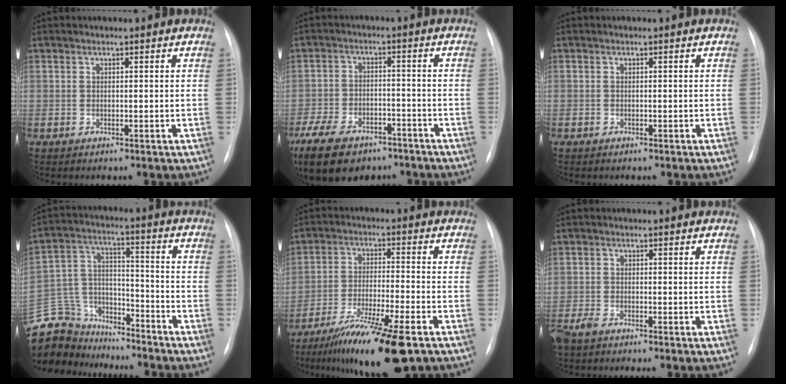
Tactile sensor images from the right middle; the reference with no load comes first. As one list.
[{"total": 18.1, "force": [-12.2, 9.8, 9.2], "torque": [-0.247, -0.019, -0.190]}, {"total": 0.0}, {"total": 17.1, "force": [-15.2, 7.2, 2.8], "torque": [-0.076, 0.052, -0.255]}, {"total": 13.6, "force": [-9.1, 0.9, 10.1], "torque": [-0.178, -0.040, -0.155]}, {"total": 3.2, "force": [-2.5, 0.6, 1.8], "torque": [-0.039, -0.007, -0.049]}]